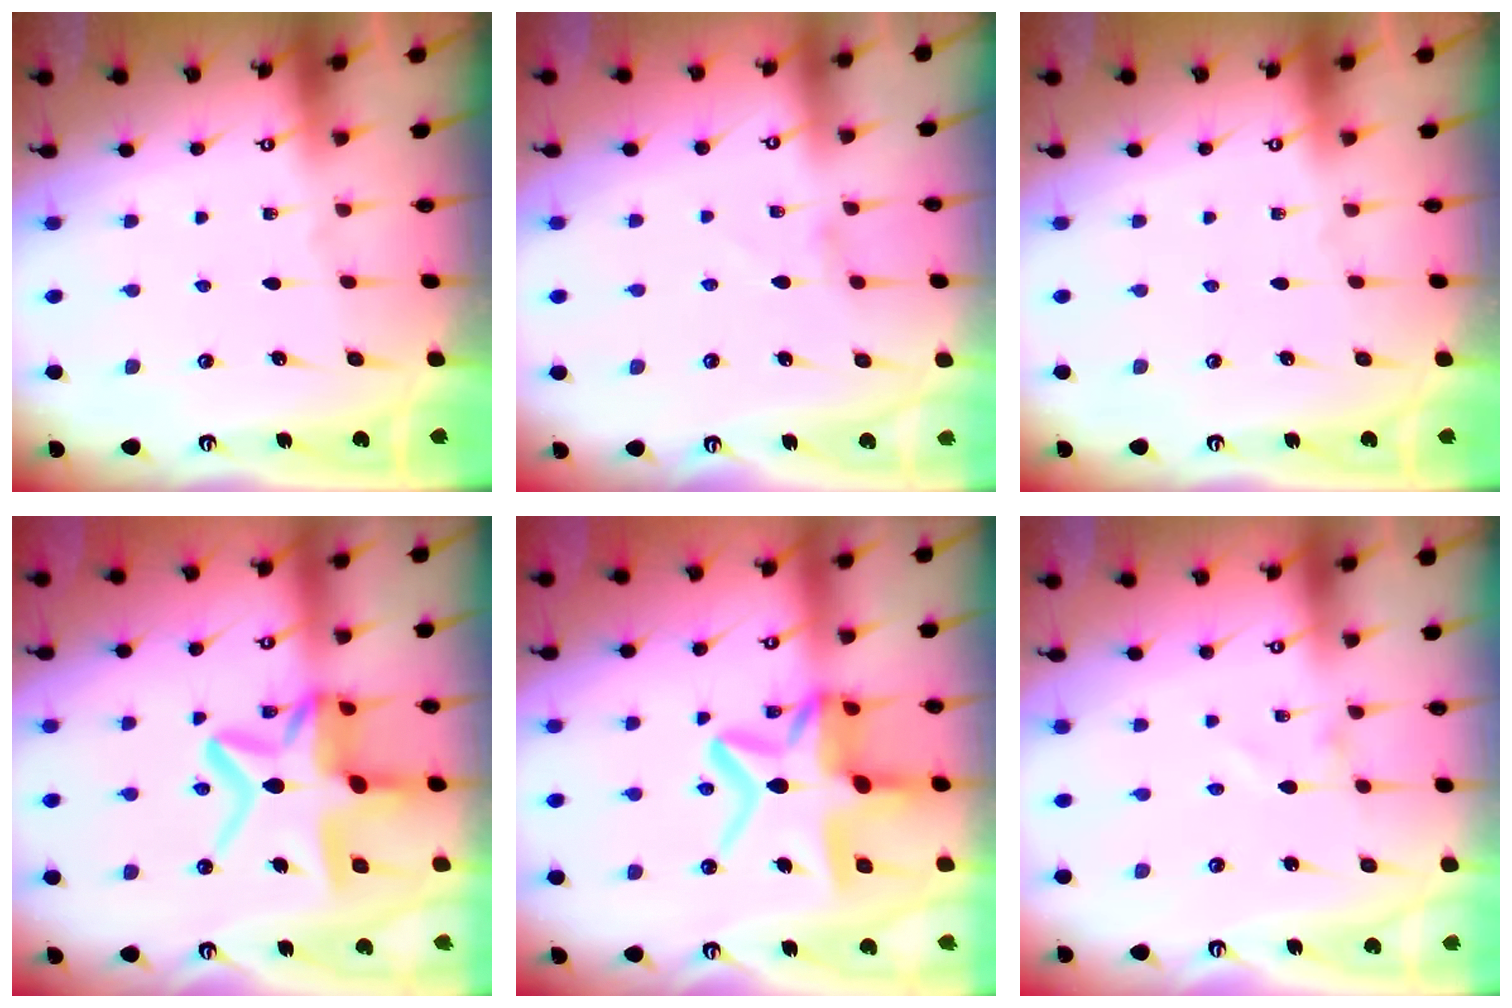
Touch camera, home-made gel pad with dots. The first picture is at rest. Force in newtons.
{"total": 0.0}
{"total": 0.0}
{"total": 16.1, "press": 16.1, "slide": 1.6}
{"total": 16.1, "press": 16.1, "slide": 1.6}
{"total": 1.3, "press": 1.3, "slide": 0.0}